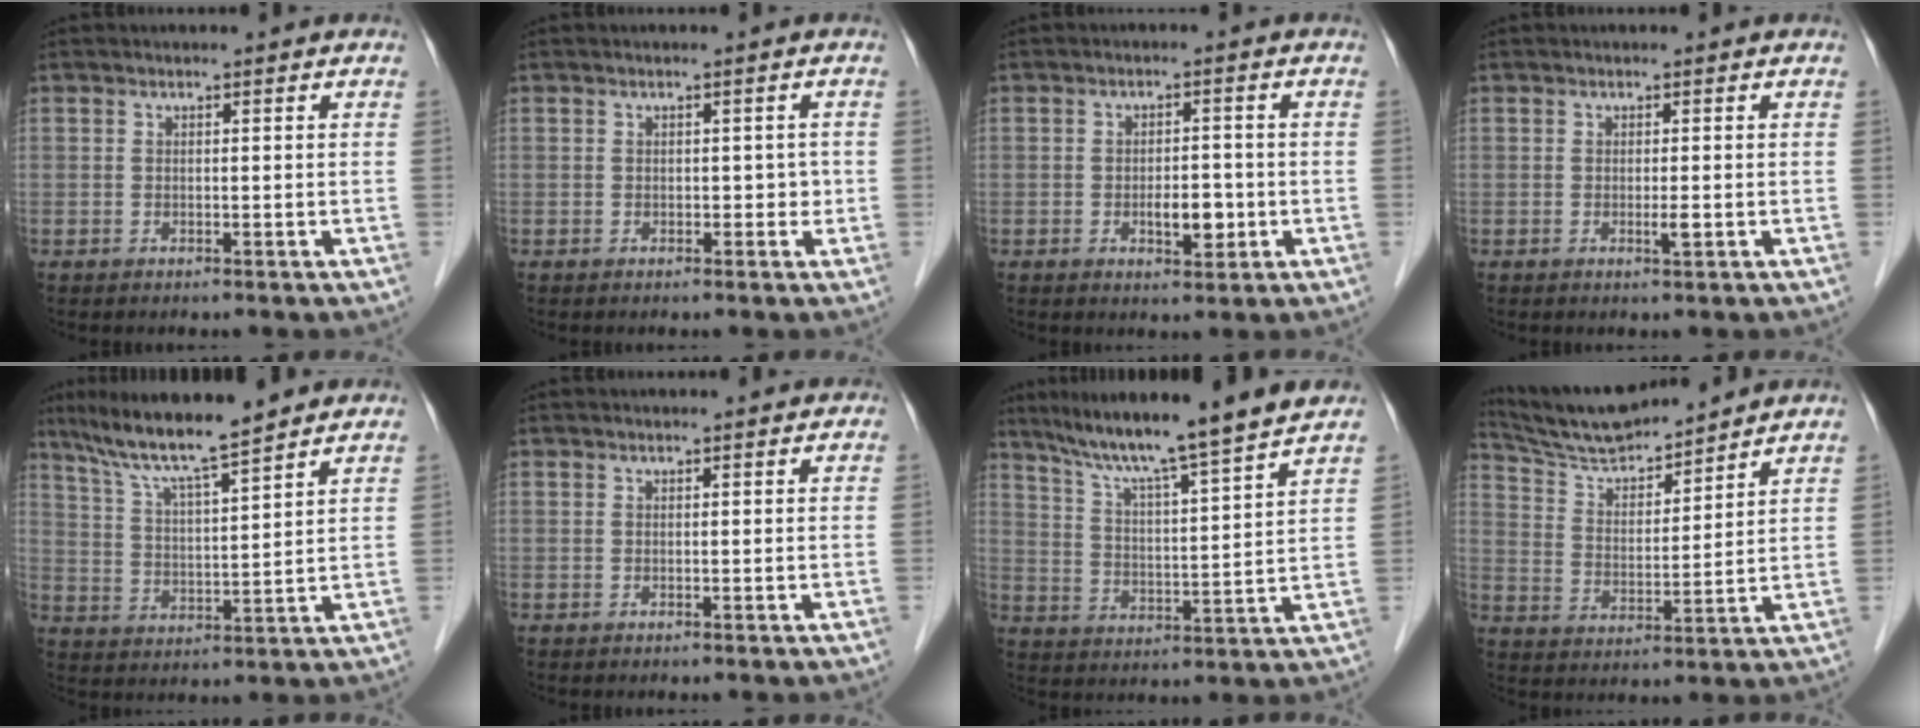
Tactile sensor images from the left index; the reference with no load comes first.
{"total": 1.4, "force": [-0.1, 1.1, 0.9], "torque": [-0.005, 0.006, -0.002]}
{"total": 3.9, "force": [-1.1, 1.8, 3.3], "torque": [-0.051, 0.001, -0.012]}
{"total": 0.9, "force": [-0.1, 0.1, 0.9], "torque": [-0.018, -0.003, -0.002]}
{"total": 10.8, "force": [9.1, -0.2, 5.9], "torque": [-0.108, 0.016, 0.164]}
{"total": 0.0}
{"total": 13.6, "force": [11.7, -1.6, 6.7], "torque": [-0.113, 0.005, 0.186]}
{"total": 11.2, "force": [10.8, 0.8, 3.1], "torque": [-0.069, 0.017, 0.205]}